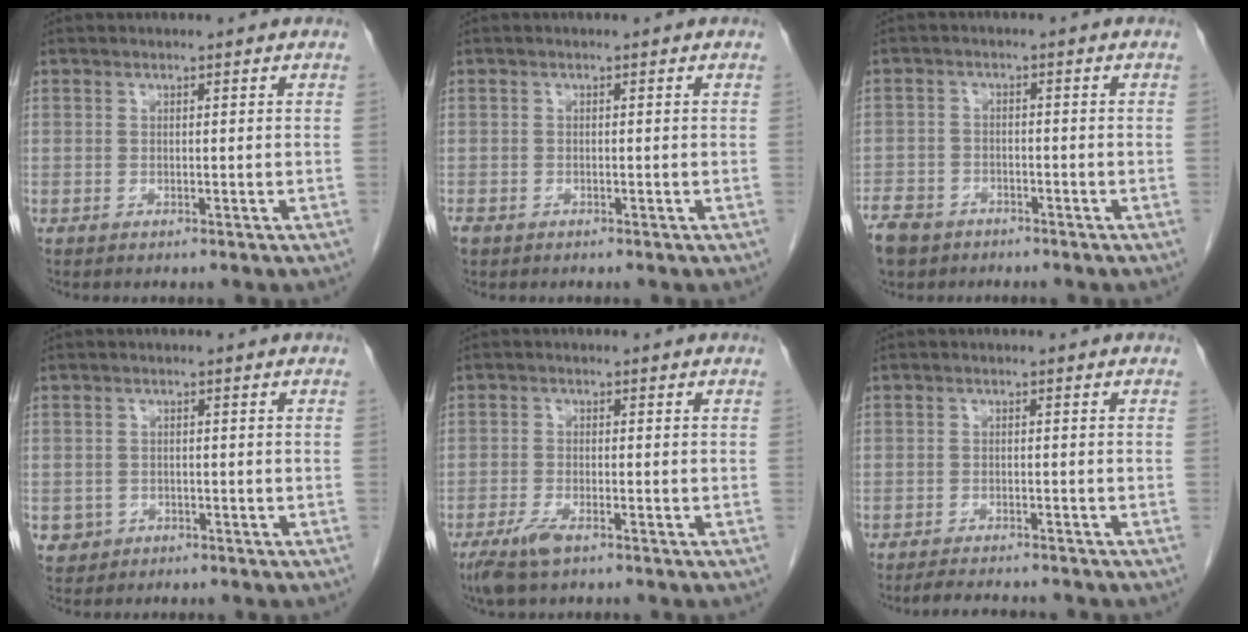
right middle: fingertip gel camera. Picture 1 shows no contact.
{"total": 1.0, "force": [-0.7, 0.7, 0.3], "torque": [-0.013, 0.000, -0.012]}
{"total": 7.1, "force": [-5.3, 4.3, 2.0], "torque": [-0.049, -0.001, -0.093]}
{"total": 2.5, "force": [-1.0, 2.3, 0.1], "torque": [0.003, 0.009, -0.012]}
{"total": 4.0, "force": [-2.7, 0.9, 2.8], "torque": [-0.067, -0.009, -0.049]}
{"total": 5.7, "force": [-5.3, 0.7, 2.0], "torque": [-0.027, -0.012, -0.080]}